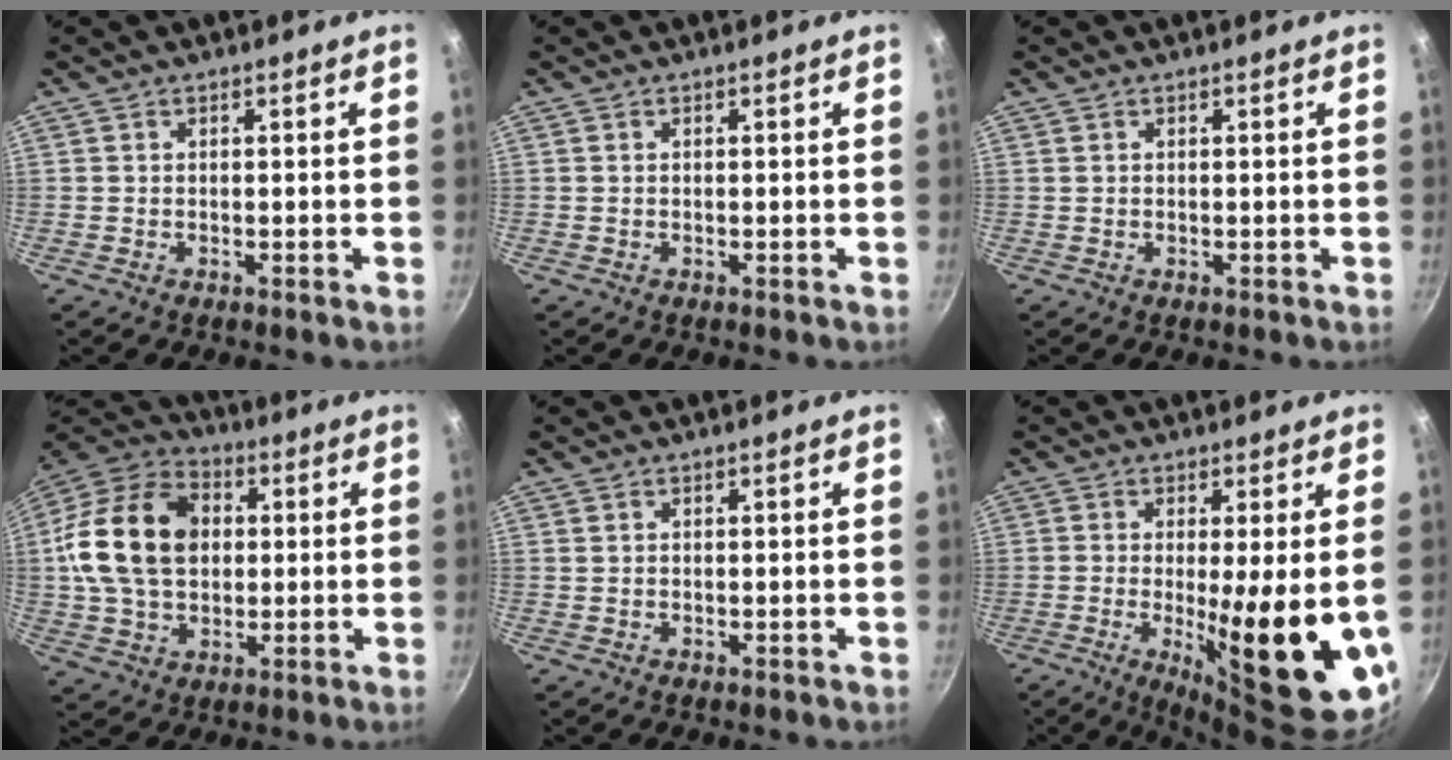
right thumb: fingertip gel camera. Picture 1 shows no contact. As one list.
[{"total": 0.0}, {"total": 0.0}, {"total": 19.8, "force": [2.3, 14.4, 13.4], "torque": [-0.224, 0.023, 0.032]}, {"total": 0.0}, {"total": 16.2, "force": [-1.9, 3.2, 15.8], "torque": [-0.217, -0.024, -0.017]}]